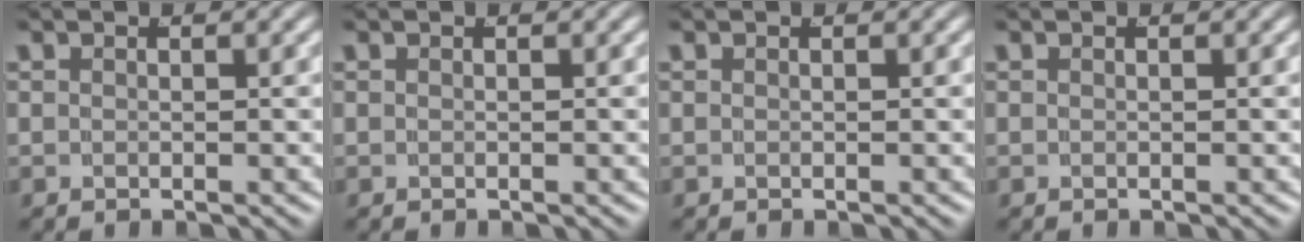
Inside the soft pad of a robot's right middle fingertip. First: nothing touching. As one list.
[{"total": 0.0}, {"total": 0.0}, {"total": 0.0}]